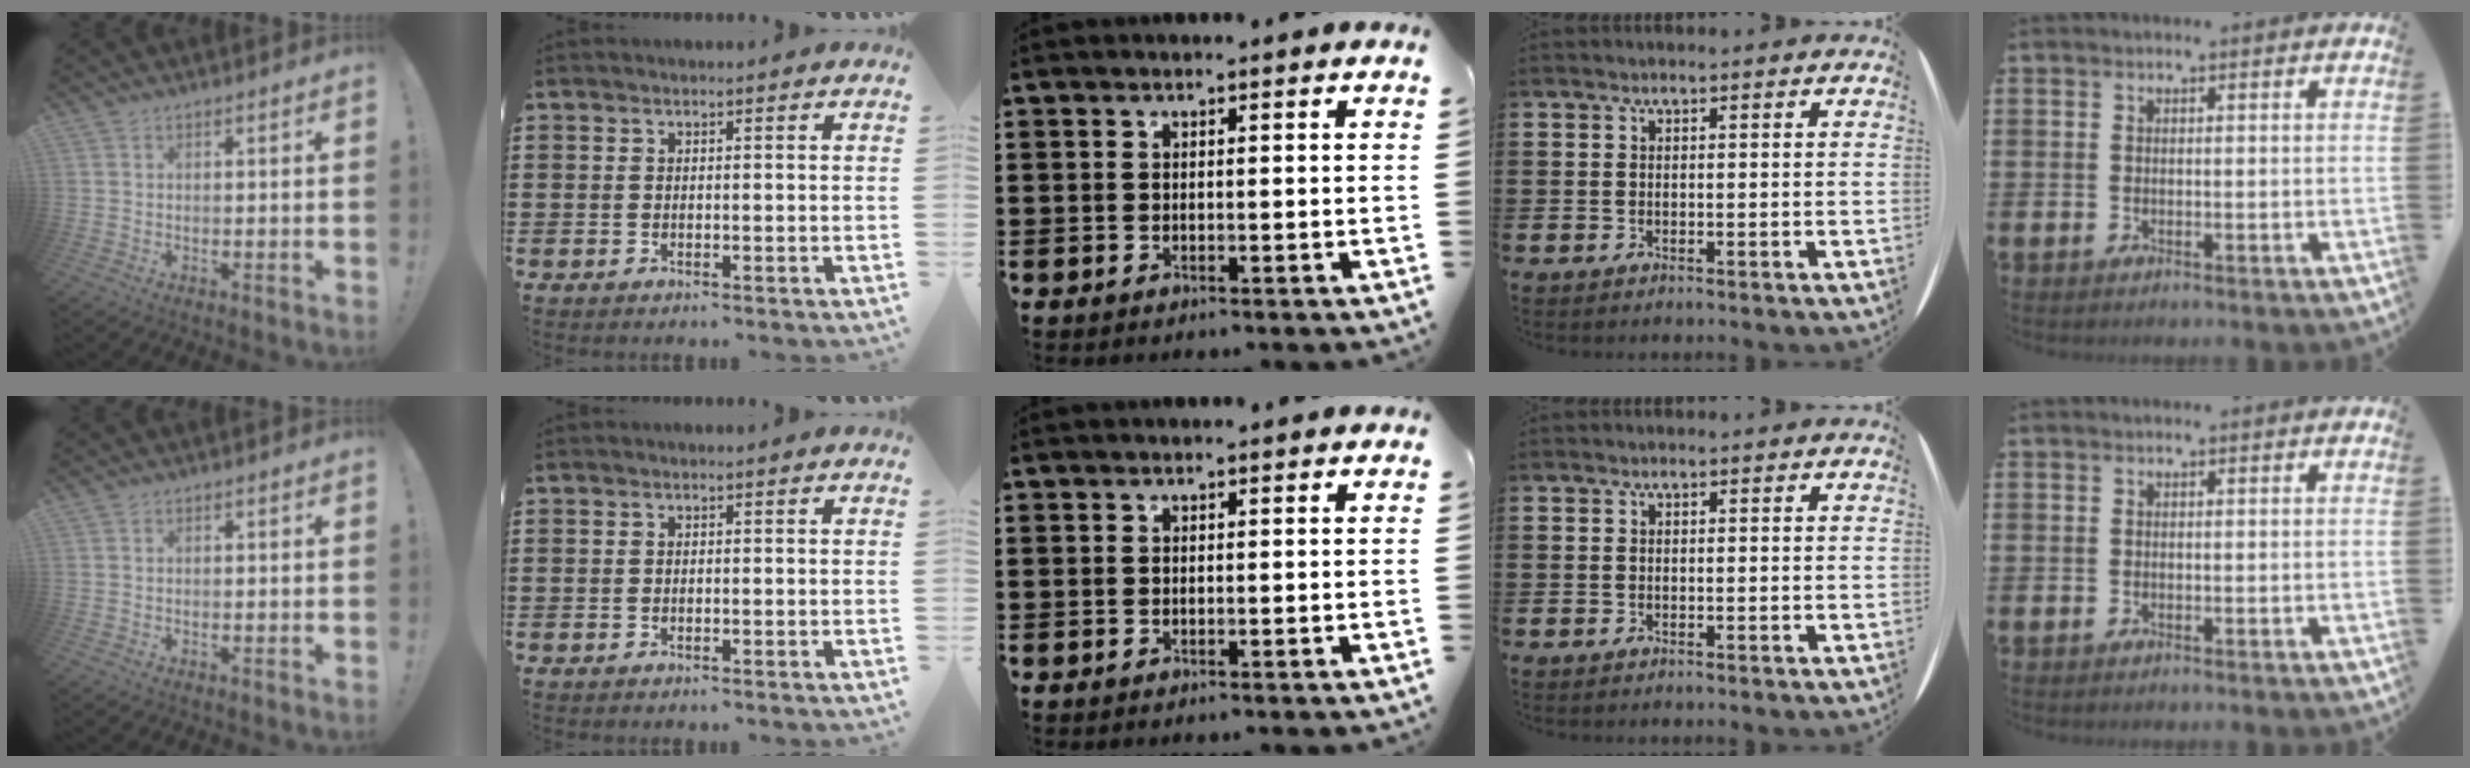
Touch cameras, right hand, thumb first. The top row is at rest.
{}